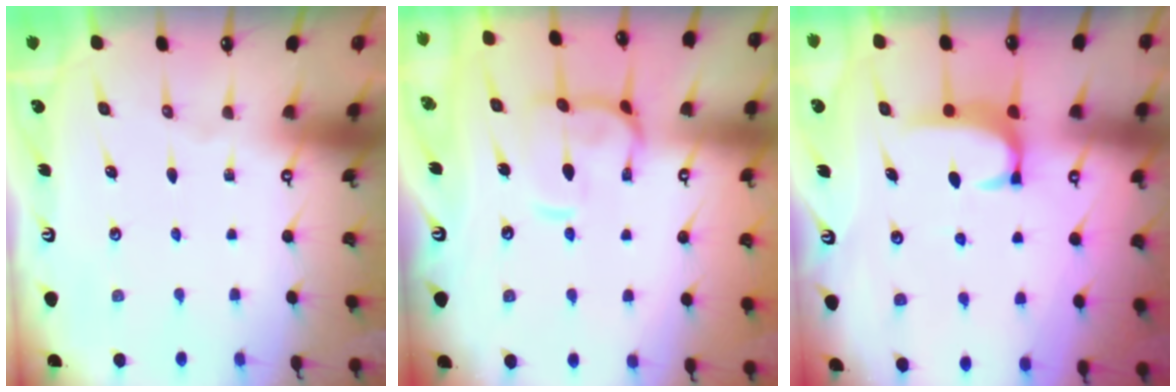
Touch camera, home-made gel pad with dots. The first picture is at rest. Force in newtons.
{"total": 5.4, "press": 5.3, "slide": 1.1}
{"total": 1.9, "press": 1.8, "slide": 0.6}